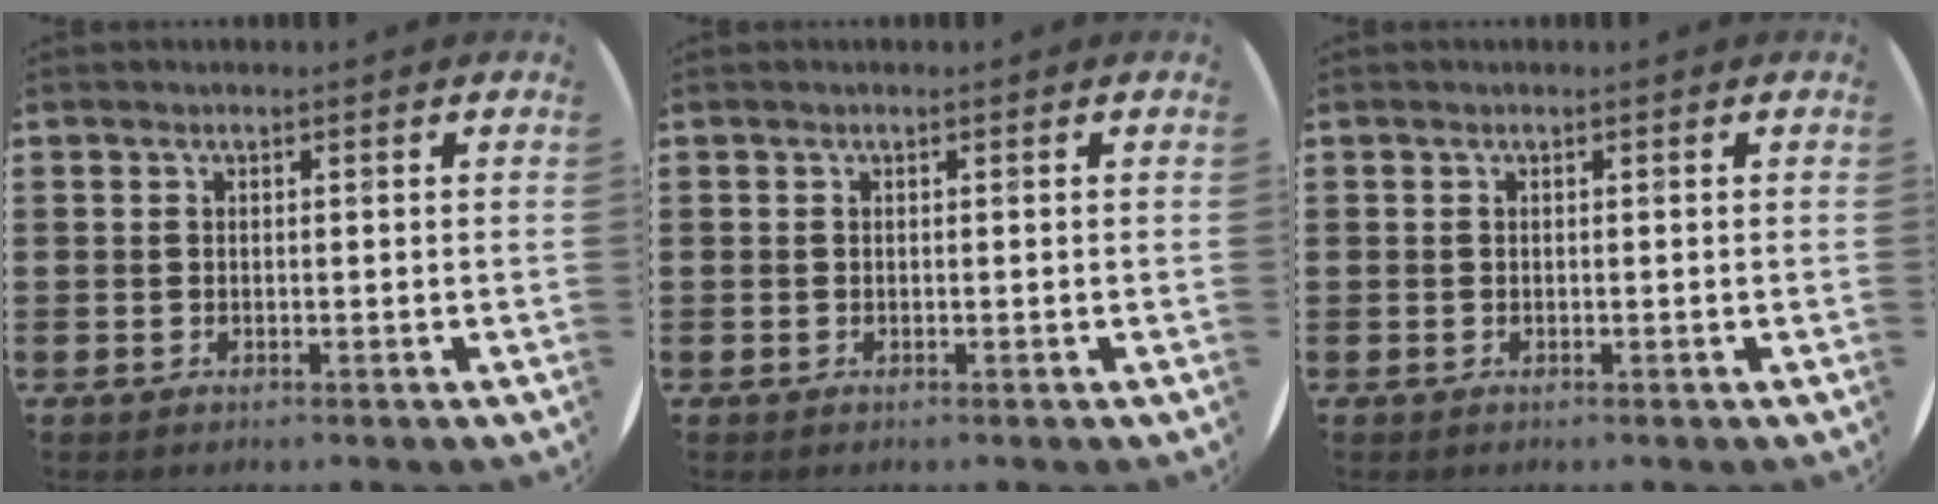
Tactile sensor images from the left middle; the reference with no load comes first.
{"total": 0.0}
{"total": 0.0}